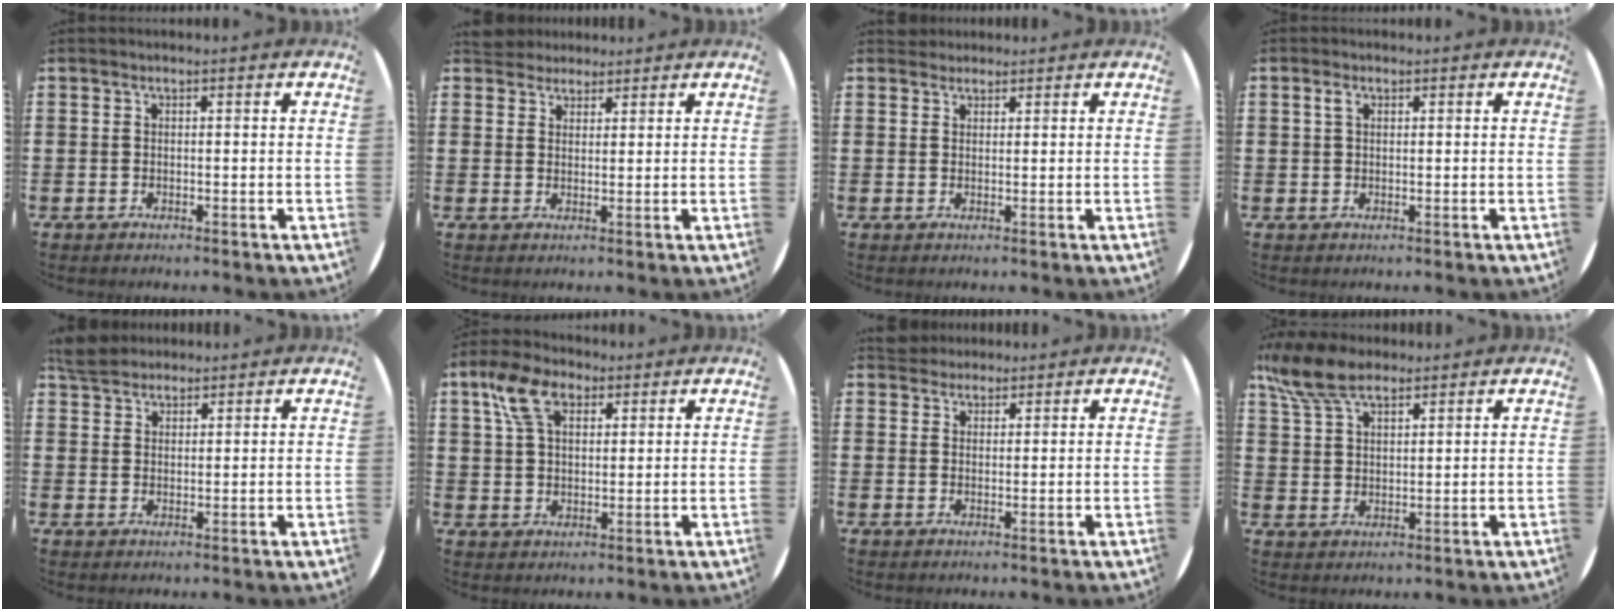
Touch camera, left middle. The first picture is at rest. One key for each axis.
{"total": 2.9, "fx": 2.7, "fy": 1.0, "fz": -0.2, "tx": 0.004, "ty": -0.002, "tz": 0.051}
{"total": 1.4, "fx": 1.3, "fy": 0.4, "fz": -0.2, "tx": 0.001, "ty": 0.002, "tz": 0.026}
{"total": 1.3, "fx": 0.6, "fy": 0.8, "fz": 0.9, "tx": -0.011, "ty": 0.004, "tz": 0.009}
{"total": 4.2, "fx": 3.8, "fy": 1.5, "fz": 0.7, "tx": -0.016, "ty": -0.003, "tz": 0.074}
{"total": 7.1, "fx": 4.2, "fy": 4.1, "fz": 4.0, "tx": -0.093, "ty": 0.015, "tz": 0.078}
{"total": 2.4, "fx": 2.3, "fy": 0.8, "fz": -0.2, "tx": -0.001, "ty": 0.004, "tz": 0.045}
{"total": 7.9, "fx": 6.2, "fy": 3.2, "fz": 3.8, "tx": -0.093, "ty": -0.004, "tz": 0.117}